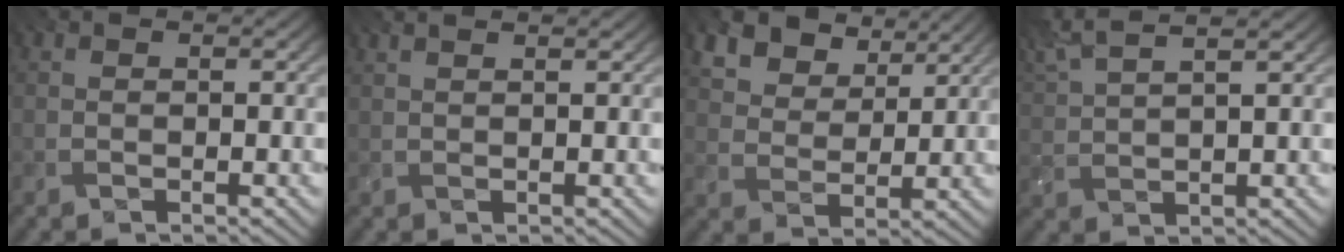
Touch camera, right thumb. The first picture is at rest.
{"total": 2.3, "force": [1.8, 0.3, 1.3], "torque": [-0.014, 0.003, 0.014]}
{"total": 9.8, "force": [6.2, 5.8, 5.0], "torque": [-0.136, -0.012, 0.113]}
{"total": 6.5, "force": [5.0, 1.2, 4.0], "torque": [-0.086, 0.024, 0.088]}